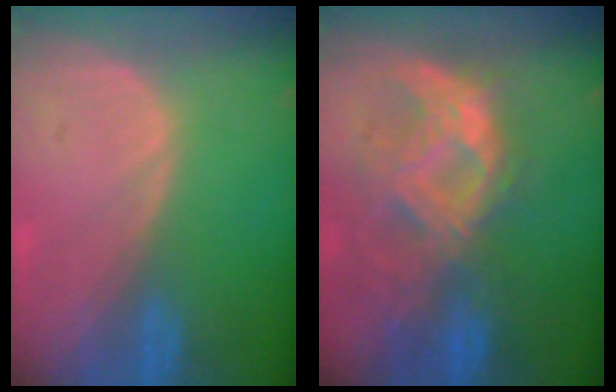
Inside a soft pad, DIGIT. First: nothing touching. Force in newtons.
{"total": 9.8, "press": 8.8, "slide": 4.2}